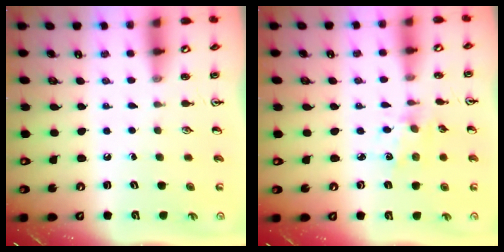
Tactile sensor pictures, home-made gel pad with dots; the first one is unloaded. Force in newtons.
{"total": 2.5, "press": 2.4, "slide": 0.7}